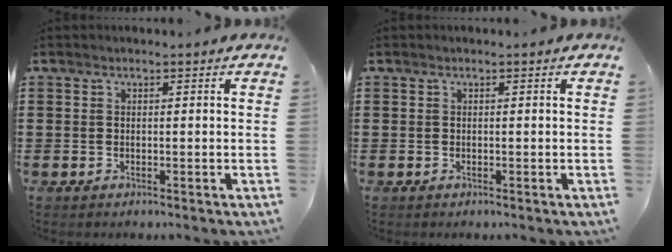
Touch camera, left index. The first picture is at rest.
{"total": 0.0}